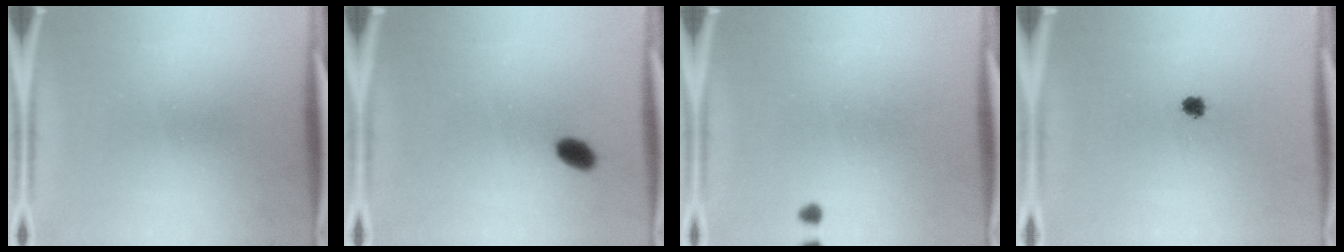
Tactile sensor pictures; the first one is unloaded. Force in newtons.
{"total": 3.5}
{"total": 0.7}
{"total": 2.1}